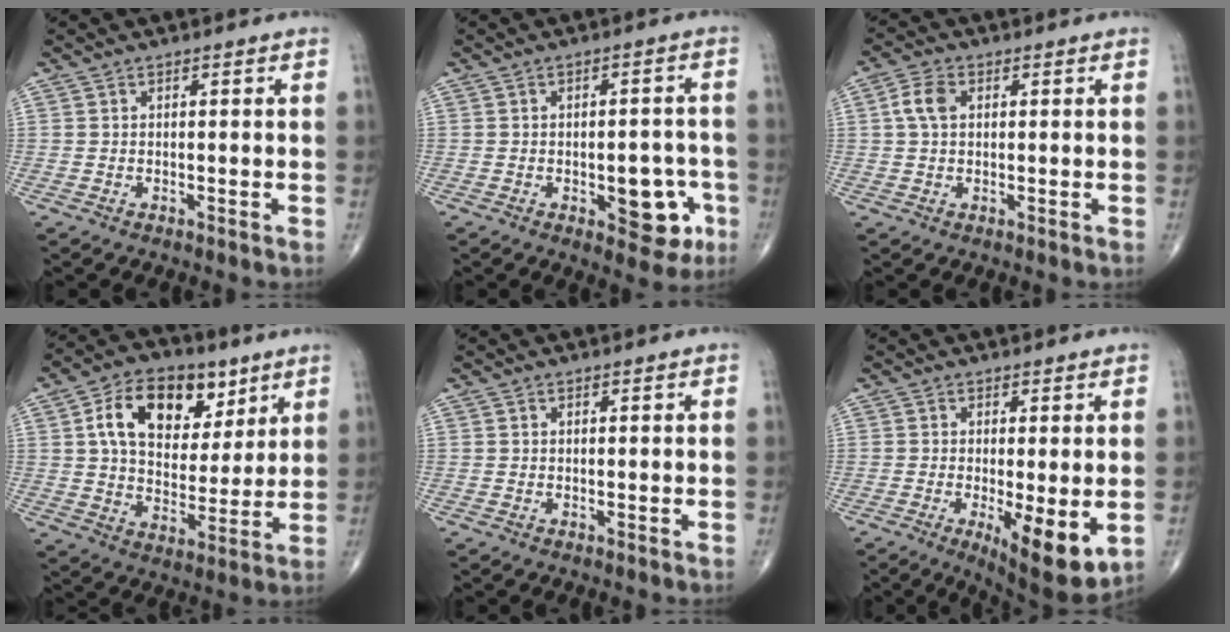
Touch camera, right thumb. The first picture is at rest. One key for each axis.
{"total": 9.1, "fx": -3.0, "fy": 4.5, "fz": 7.2, "tx": -0.059, "ty": 0.018, "tz": -0.028}
{"total": 4.4, "fx": 0.9, "fy": 2.9, "fz": 3.2, "tx": -0.070, "ty": 0.009, "tz": 0.014}
{"total": 17.3, "fx": 7.0, "fy": 11.0, "fz": 11.3, "tx": -0.149, "ty": -0.016, "tz": 0.120}
{"total": 0.0}
{"total": 10.3, "fx": -2.4, "fy": 3.1, "fz": 9.6, "tx": -0.140, "ty": -0.027, "tz": -0.029}